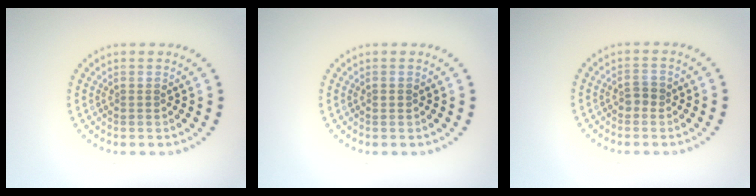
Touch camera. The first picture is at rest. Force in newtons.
{"total": 0.6, "press": 0.6, "slide": 0.1}
{"total": 1.1, "press": 1.1, "slide": 0.3}